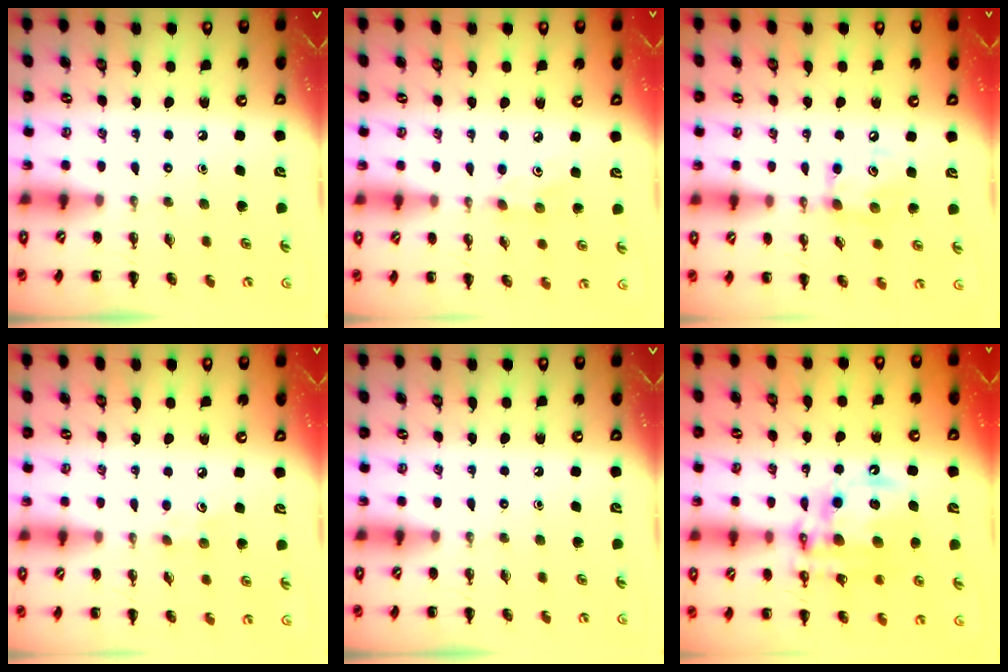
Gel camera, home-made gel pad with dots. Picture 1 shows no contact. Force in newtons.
{"total": 2.9, "press": 2.8, "slide": 0.8}
{"total": 7.7, "press": 7.6, "slide": 0.4}
{"total": 4.6, "press": 4.5, "slide": 1.1}
{"total": 0.0}
{"total": 16.1, "press": 15.7, "slide": 3.6}